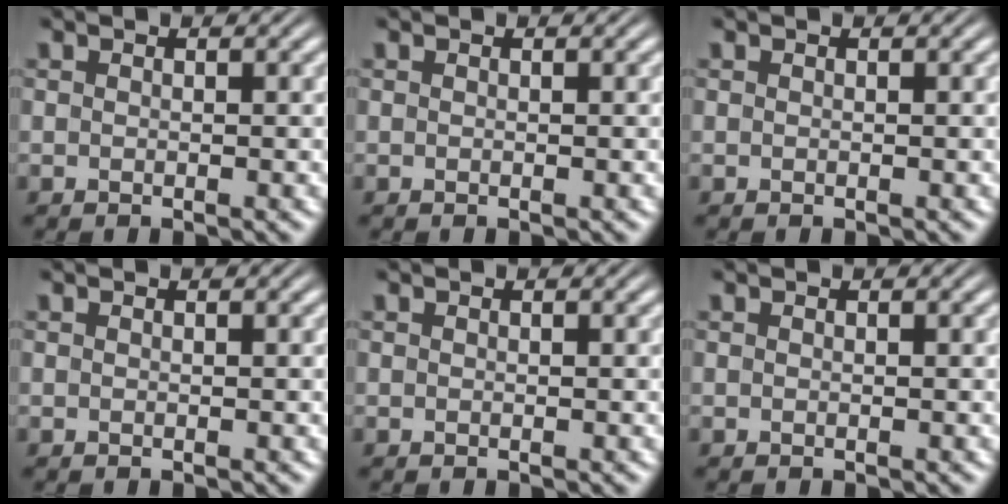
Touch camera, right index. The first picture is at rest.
{"total": 0.0}
{"total": 0.0}
{"total": 0.0}
{"total": 0.0}
{"total": 0.0}